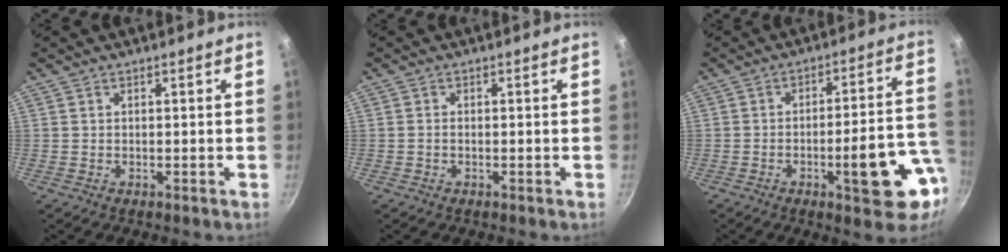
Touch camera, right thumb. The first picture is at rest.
{"total": 0.6, "force": [-0.2, 0.4, 0.4], "torque": [-0.007, 0.004, -0.006]}
{"total": 14.3, "force": [-5.3, 3.9, 12.8], "torque": [-0.143, 0.037, -0.069]}